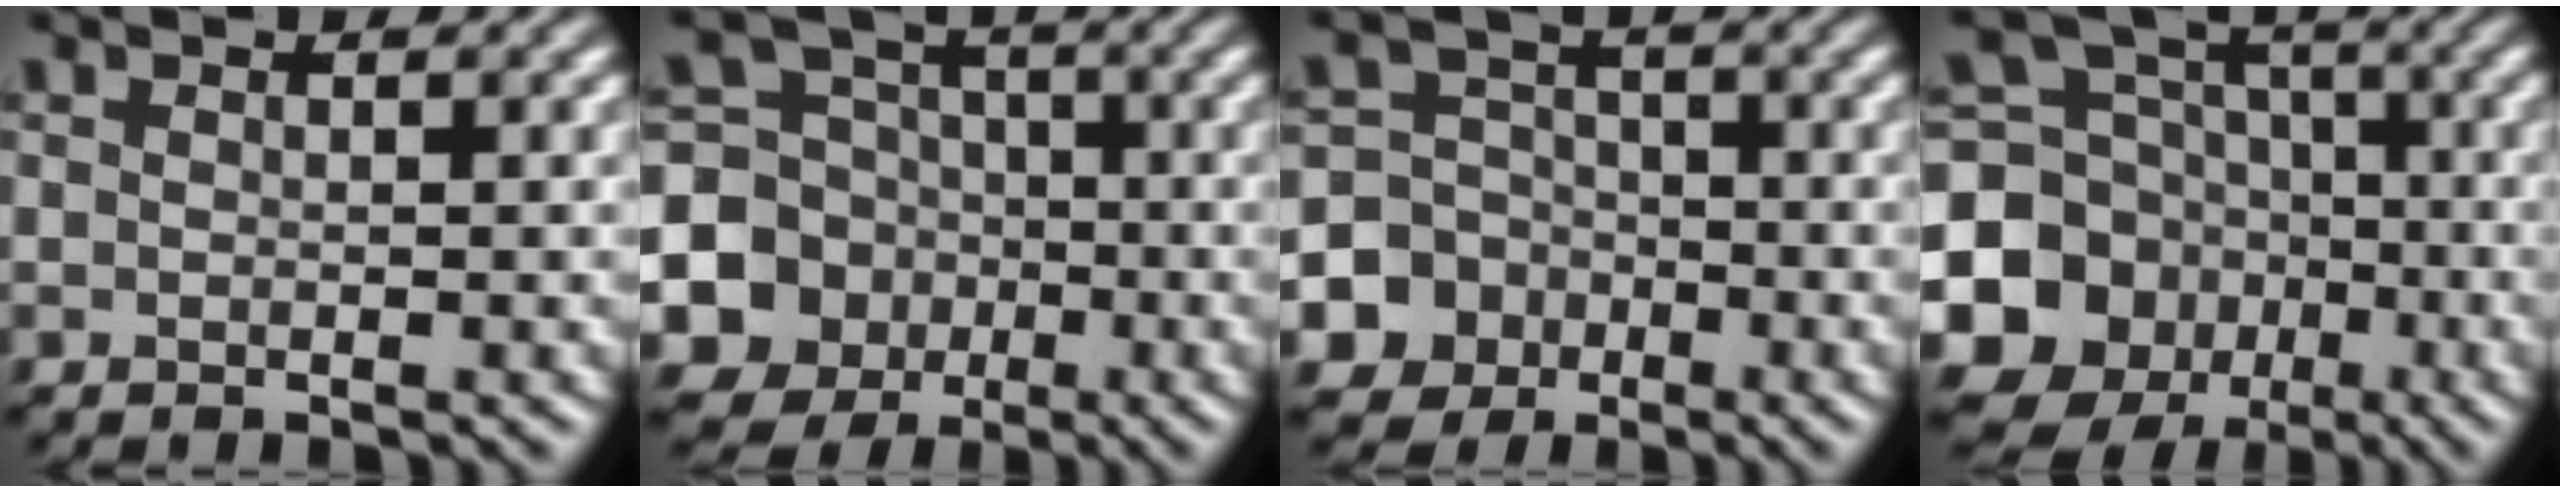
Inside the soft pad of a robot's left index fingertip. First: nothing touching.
{"total": 11.7, "force": [-4.1, 10.7, 2.4], "torque": [-0.066, -0.029, -0.091]}
{"total": 8.0, "force": [-3.9, 7.0, 0.6], "torque": [-0.004, -0.014, -0.093]}
{"total": 11.8, "force": [-4.1, 10.4, 3.9], "torque": [-0.100, -0.032, -0.100]}